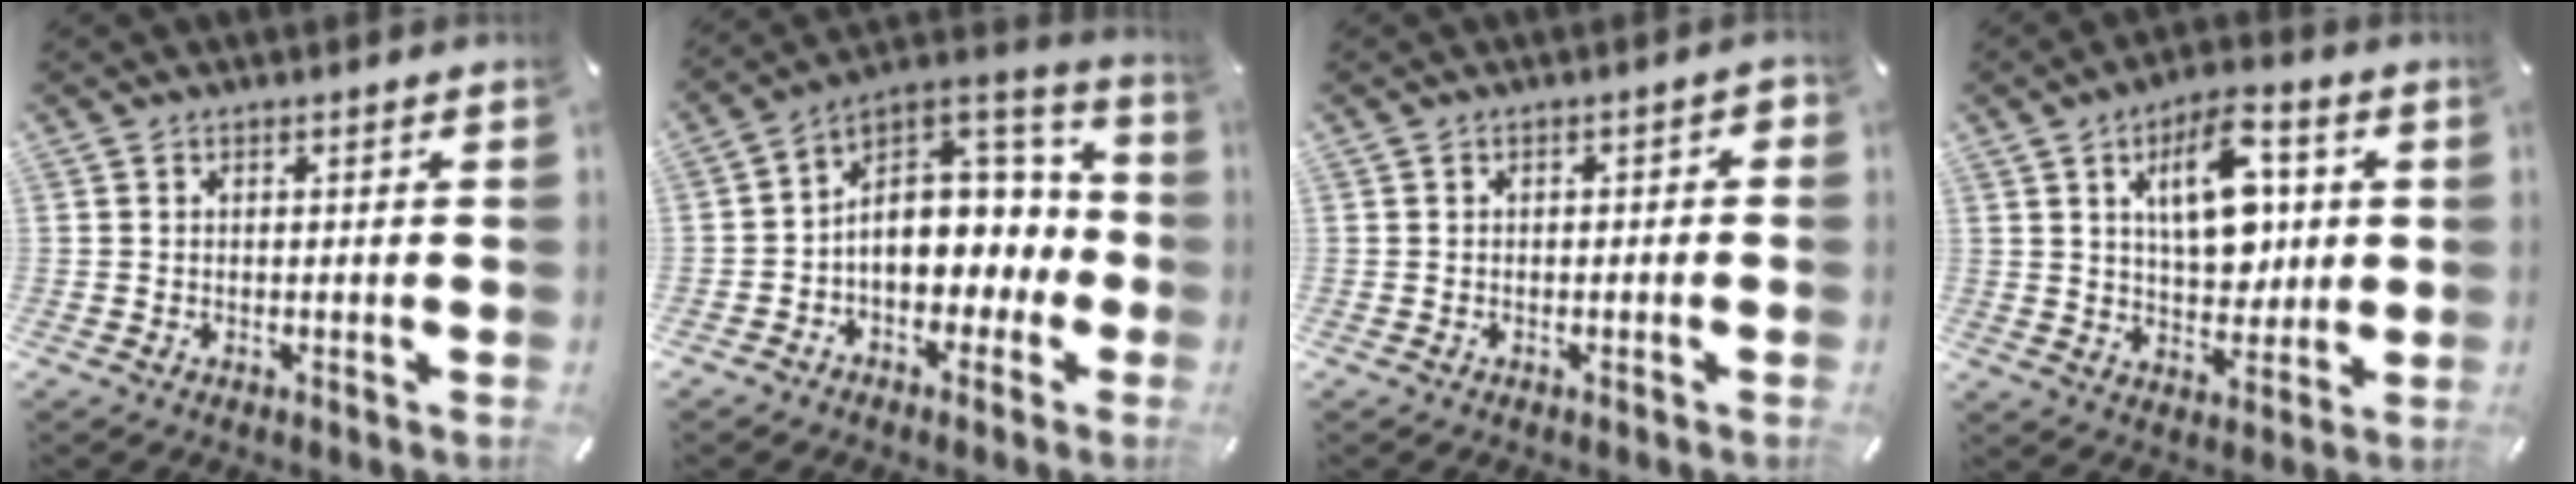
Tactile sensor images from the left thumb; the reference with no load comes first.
{"total": 14.1, "force": [0.5, 10.8, 9.1], "torque": [-0.125, -0.009, 0.014]}
{"total": 1.6, "force": [-0.8, 0.8, 1.1], "torque": [-0.020, 0.005, -0.016]}
{"total": 14.5, "force": [4.0, 8.4, 11.1], "torque": [-0.164, 0.001, 0.067]}